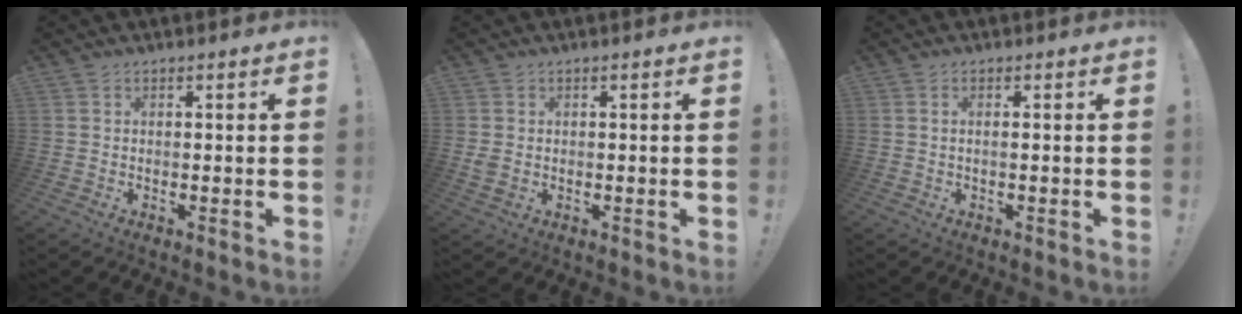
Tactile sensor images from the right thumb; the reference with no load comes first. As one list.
[{"total": 2.3, "force": [0.1, 1.7, 1.4], "torque": [-0.020, 0.003, 0.002]}, {"total": 1.1, "force": [-0.1, 0.0, 1.1], "torque": [-0.027, 0.002, -0.001]}]